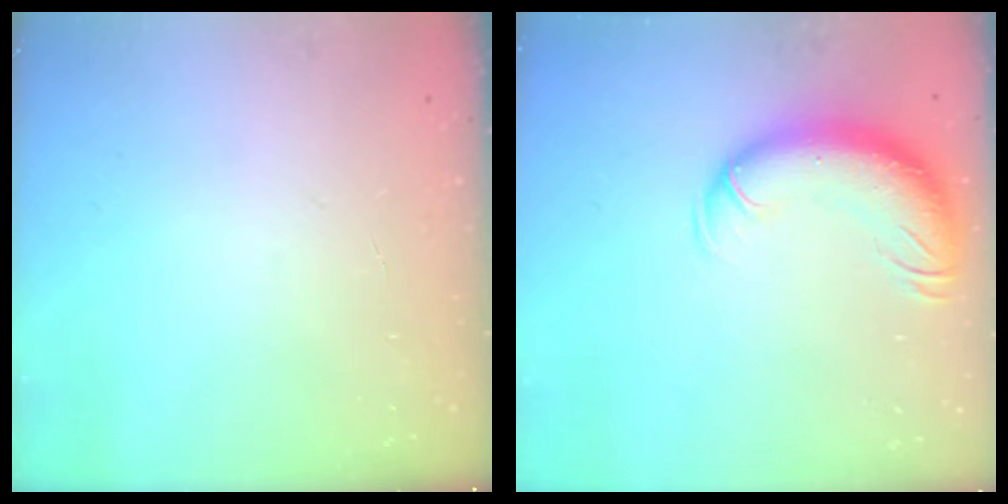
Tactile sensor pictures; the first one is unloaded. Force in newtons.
{"total": 13.4, "press": 13.0, "slide": 3.5}